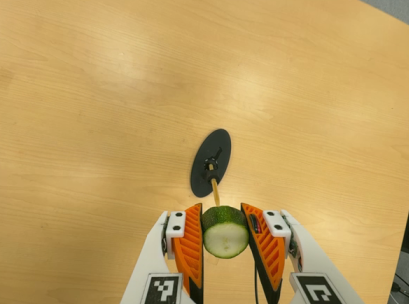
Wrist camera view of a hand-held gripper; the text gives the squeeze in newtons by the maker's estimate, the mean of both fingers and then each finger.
{"total": 10.6, "left": 9.3, "right": 11.9}